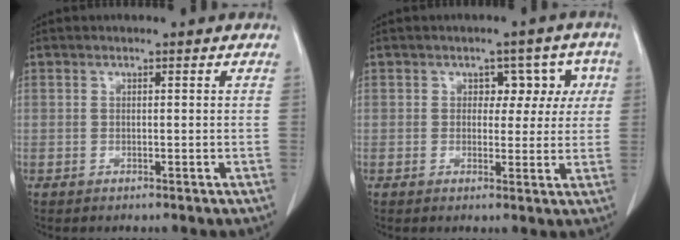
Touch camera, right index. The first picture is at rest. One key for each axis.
{"total": 5.4, "fx": 1.2, "fy": 3.8, "fz": 3.7, "tx": -0.026, "ty": 0.026, "tz": 0.016}